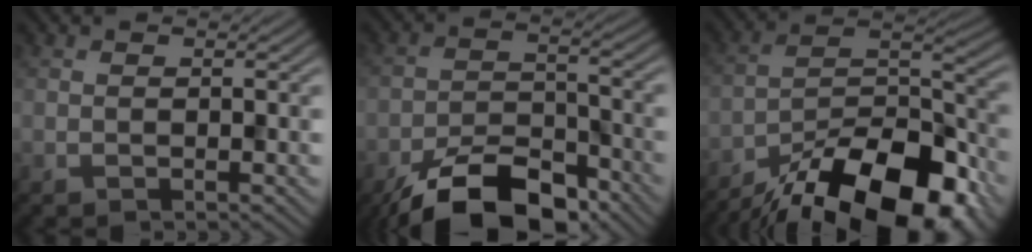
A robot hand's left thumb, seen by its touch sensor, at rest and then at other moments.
{"total": 11.3, "force": [-8.4, 4.5, 6.2], "torque": [-0.101, -0.007, -0.155]}
{"total": 20.0, "force": [-15.1, 7.6, 10.7], "torque": [-0.166, -0.035, -0.225]}